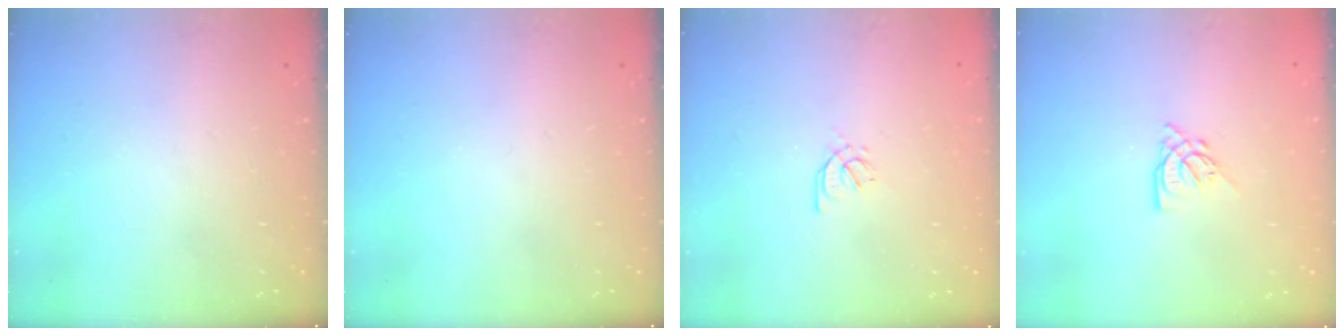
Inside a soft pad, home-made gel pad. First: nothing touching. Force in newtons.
{"total": 0.0}
{"total": 2.4, "press": 2.3, "slide": 0.6}
{"total": 4.3, "press": 4.2, "slide": 0.5}